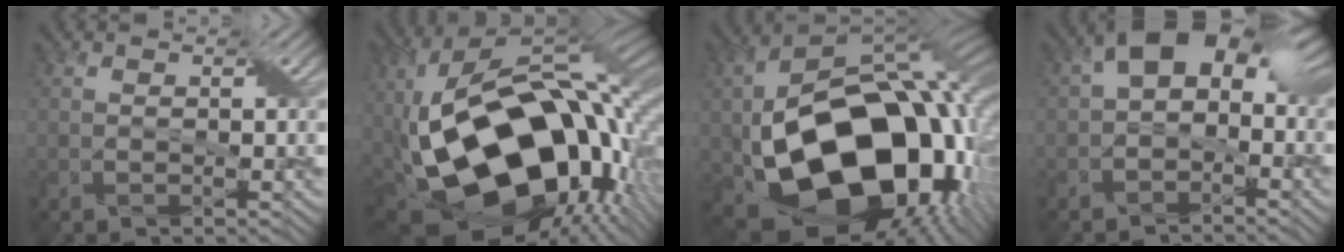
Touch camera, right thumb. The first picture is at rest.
{"total": 22.2, "force": [-0.9, 13.1, 17.9], "torque": [-0.394, -0.038, 0.007]}
{"total": 20.5, "force": [-3.6, 14.1, 14.5], "torque": [-0.283, -0.044, -0.031]}
{"total": 9.8, "force": [0.8, 6.5, 7.3], "torque": [-0.112, -0.004, 0.011]}